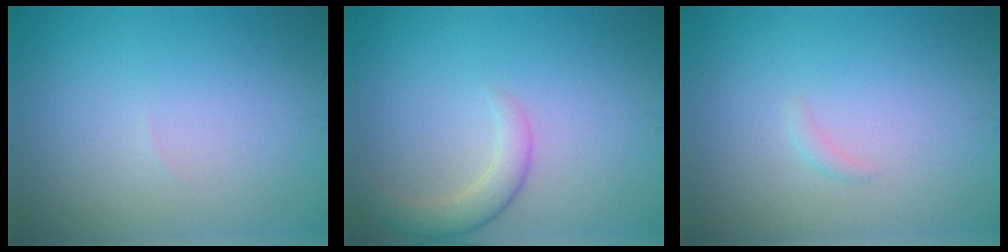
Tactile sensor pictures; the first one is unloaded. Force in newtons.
{"total": 2.7, "press": 2.7, "slide": 0.2}
{"total": 0.6, "press": 0.6, "slide": 0.0}